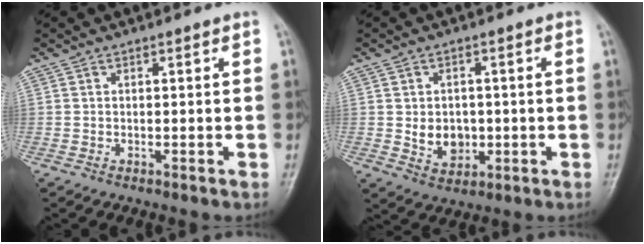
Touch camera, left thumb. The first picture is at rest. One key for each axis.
{"total": 5.9, "fx": -0.3, "fy": 4.8, "fz": 3.4, "tx": -0.028, "ty": -0.002, "tz": 0.004}